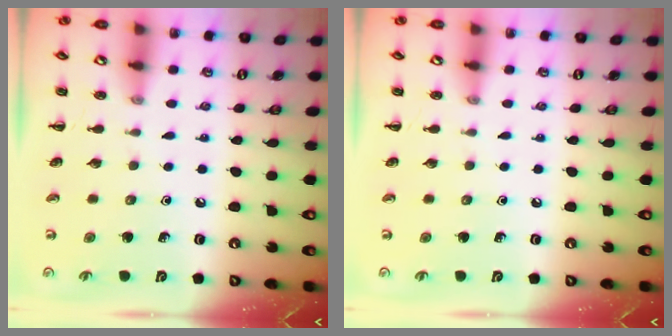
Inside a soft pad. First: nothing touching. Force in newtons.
{"total": 0.0}